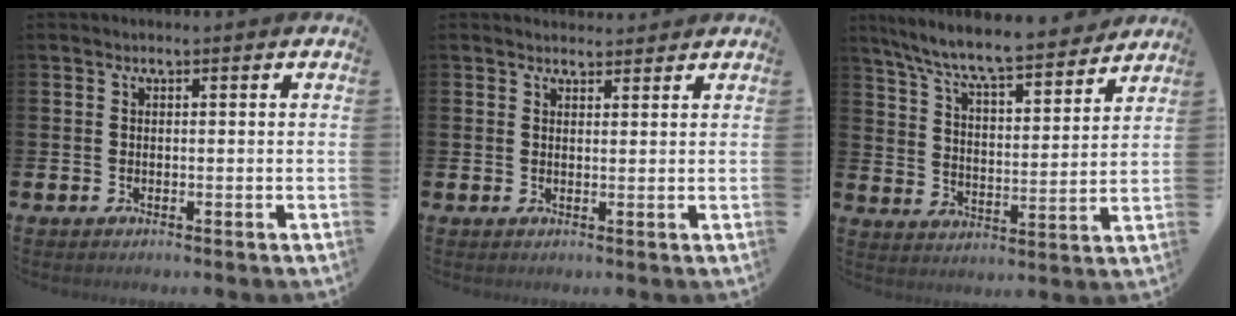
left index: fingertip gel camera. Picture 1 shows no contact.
{"total": 2.0, "force": [1.9, 0.5, 0.0], "torque": [0.008, -0.008, 0.034]}
{"total": 8.8, "force": [8.2, 0.8, 3.0], "torque": [-0.088, -0.064, 0.139]}